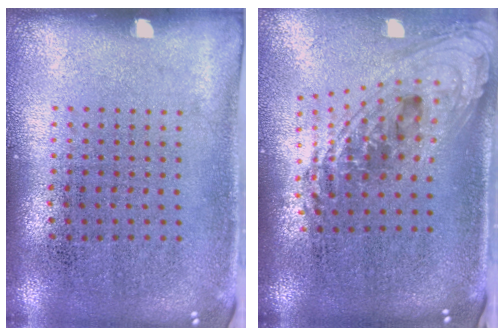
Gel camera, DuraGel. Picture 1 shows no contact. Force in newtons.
{"total": 2.3, "press": 1.6, "slide": 1.7}